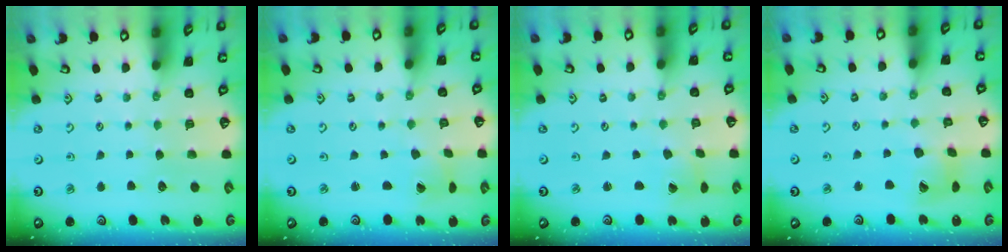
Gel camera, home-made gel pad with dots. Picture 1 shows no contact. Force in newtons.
{"total": 1.0, "press": 1.0, "slide": 0.1}
{"total": 1.6, "press": 1.6, "slide": 0.1}
{"total": 12.0, "press": 11.9, "slide": 1.3}